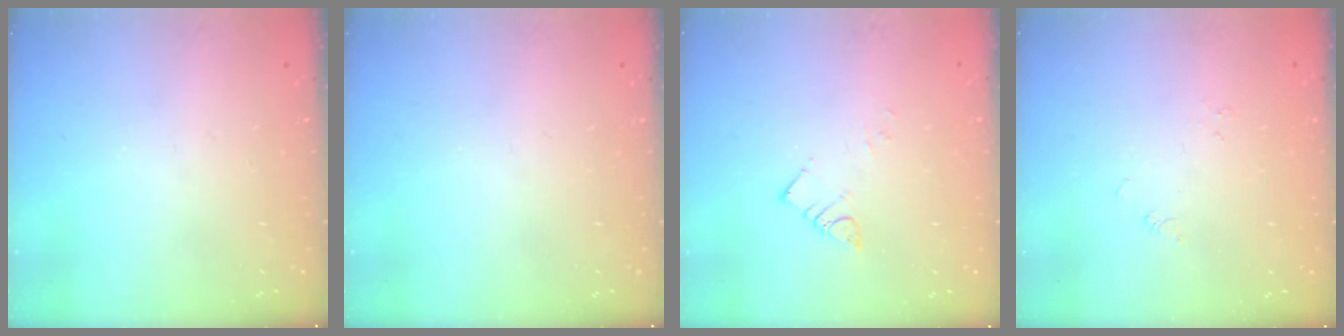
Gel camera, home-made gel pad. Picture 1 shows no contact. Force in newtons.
{"total": 0.0}
{"total": 4.4, "press": 4.4, "slide": 0.1}
{"total": 0.0}